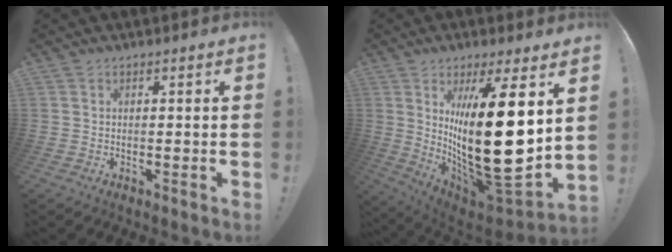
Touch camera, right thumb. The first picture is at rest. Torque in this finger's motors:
{"motor_torque": [0.81, 4.20, 1.83, -0.93, 0.89]}